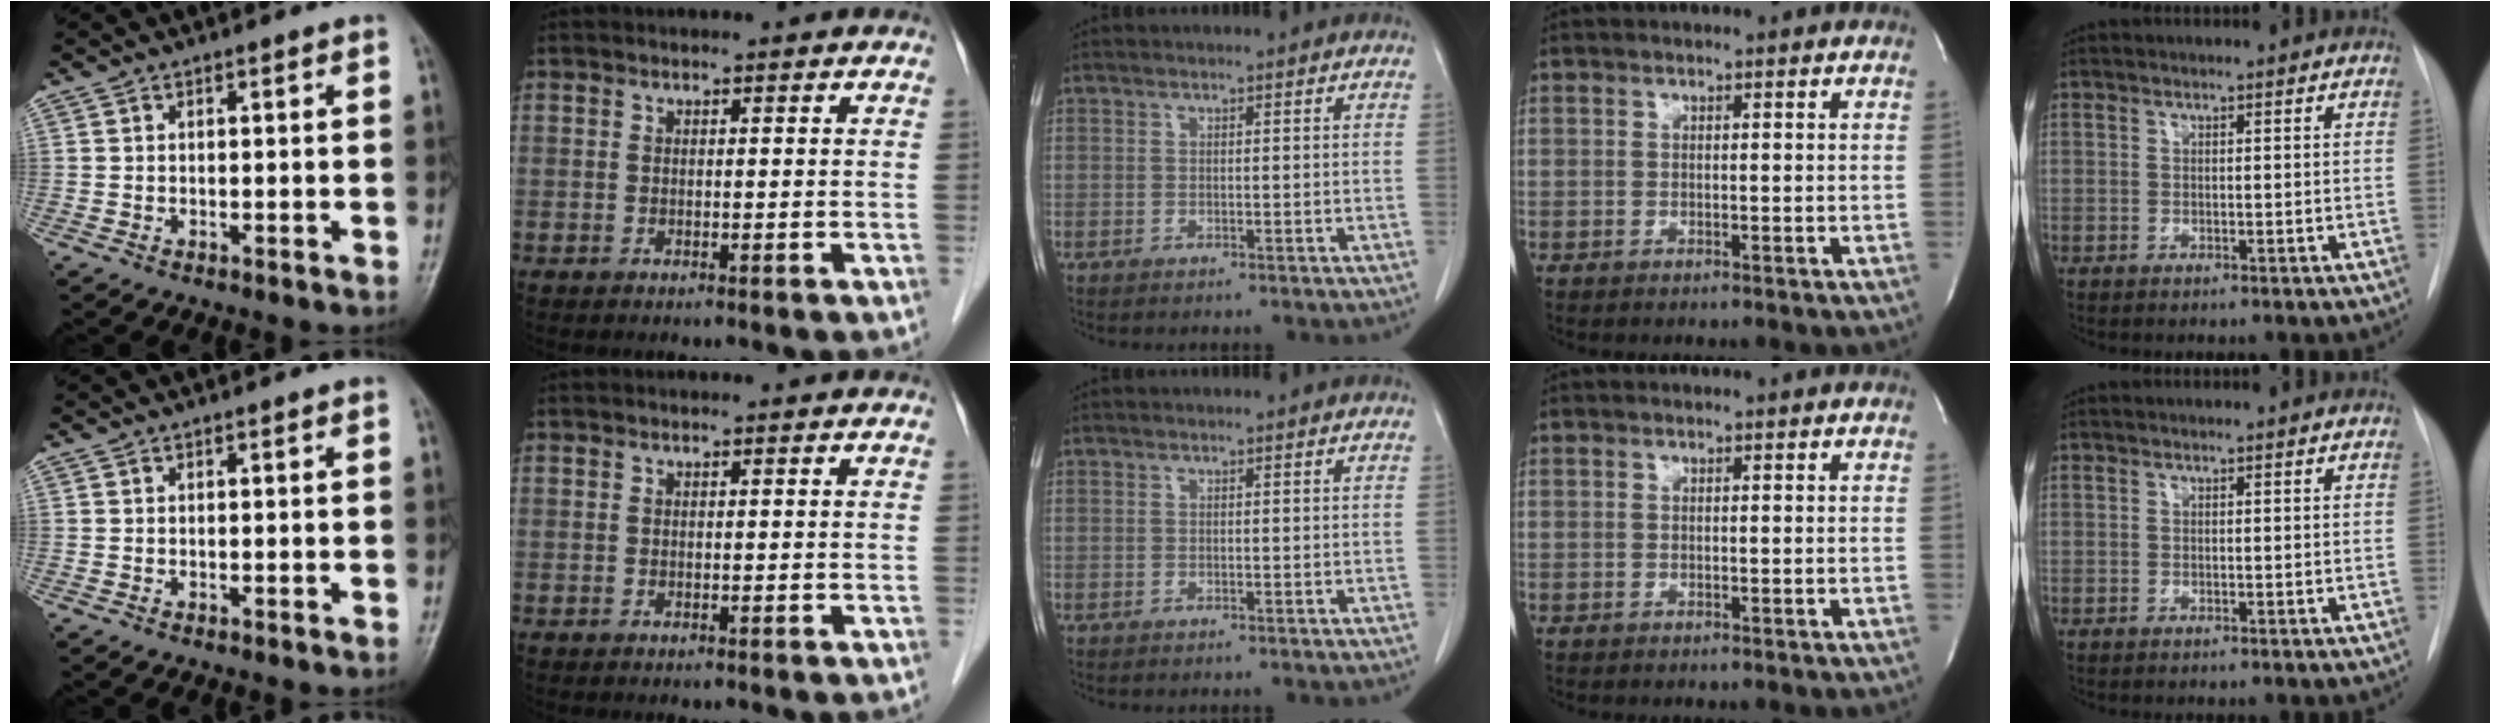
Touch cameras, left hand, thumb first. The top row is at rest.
{}